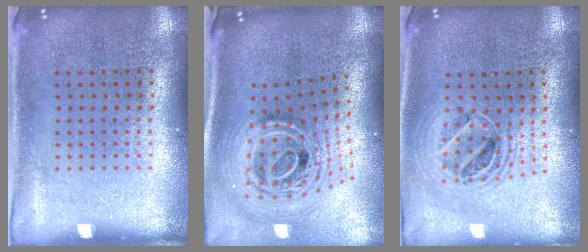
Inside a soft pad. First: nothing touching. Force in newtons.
{"total": 3.0, "press": 2.0, "slide": 2.2}
{"total": 1.8, "press": 1.5, "slide": 1.0}